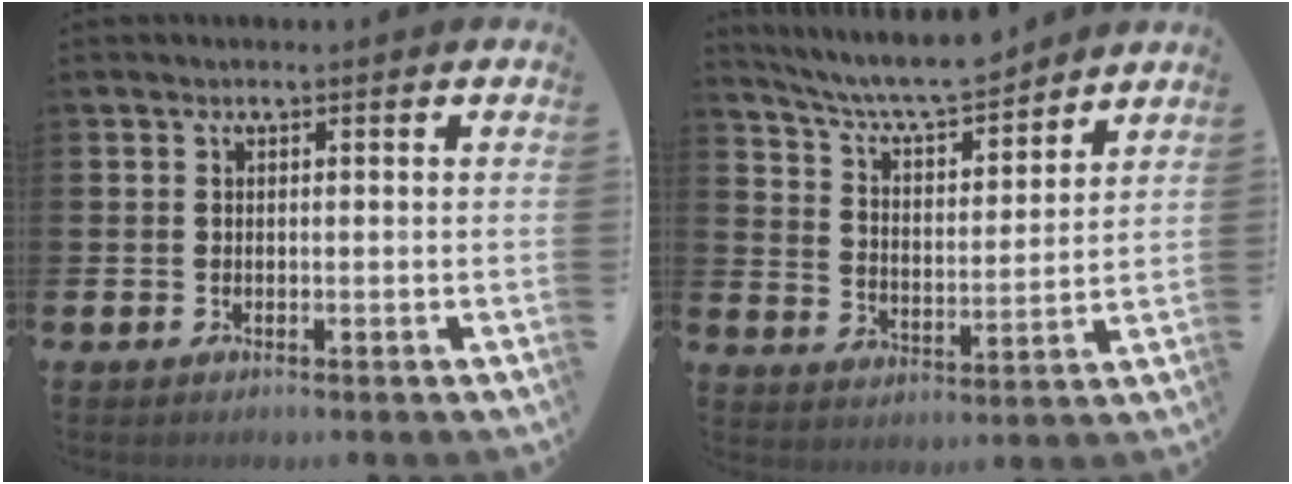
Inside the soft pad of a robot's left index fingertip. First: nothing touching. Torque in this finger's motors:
{"motor_torque": [0.94, -1.20, 0.54, 0.21]}